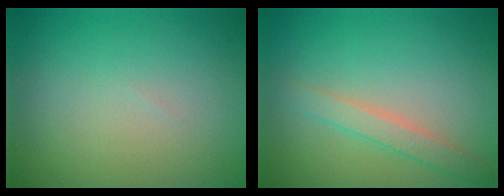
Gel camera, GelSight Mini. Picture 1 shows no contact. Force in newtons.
{"total": 2.1, "press": 2.1, "slide": 0.0}